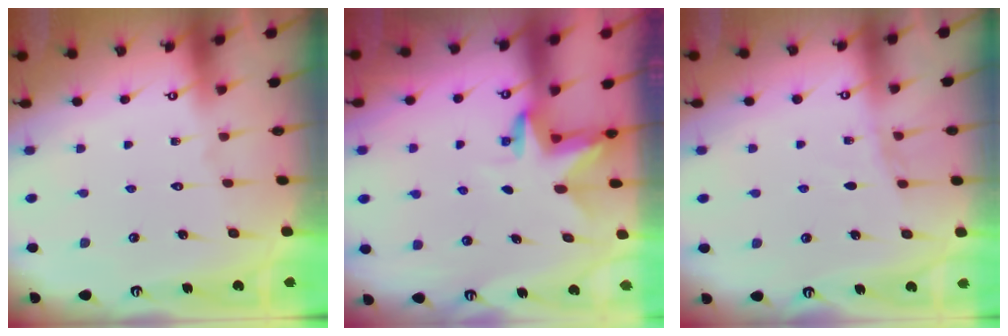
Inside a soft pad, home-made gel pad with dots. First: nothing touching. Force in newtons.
{"total": 3.4, "press": 3.4, "slide": 0.2}
{"total": 4.9, "press": 4.9, "slide": 0.5}